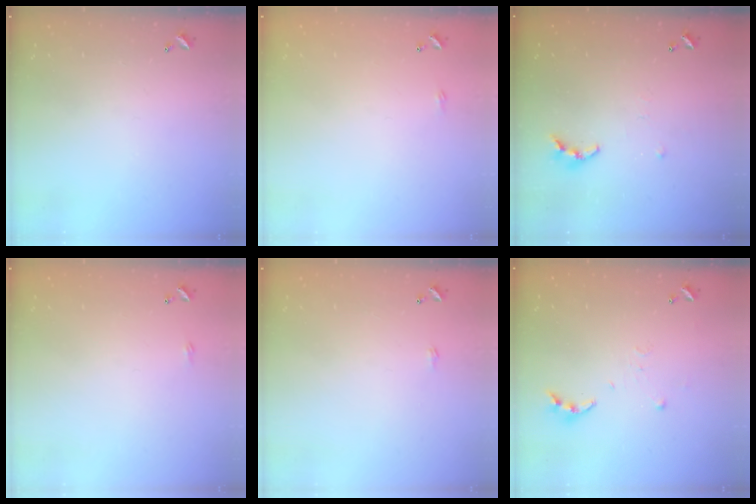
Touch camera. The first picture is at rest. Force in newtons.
{"total": 2.2, "press": 2.1, "slide": 0.4}
{"total": 6.8, "press": 6.7, "slide": 0.5}
{"total": 2.2, "press": 2.1, "slide": 0.4}
{"total": 0.6, "press": 0.6, "slide": 0.2}
{"total": 4.9, "press": 4.8, "slide": 0.5}